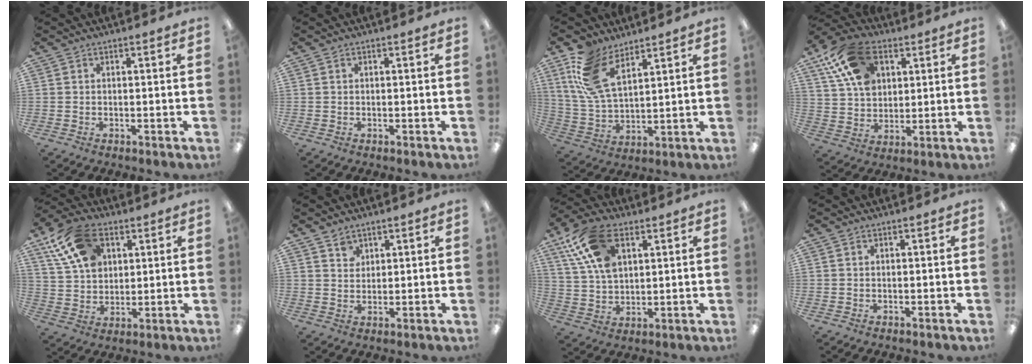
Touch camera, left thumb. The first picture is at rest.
{"total": 0.0}
{"total": 13.8, "force": [7.9, 6.9, 9.0], "torque": [-0.201, -0.017, 0.151]}
{"total": 16.3, "force": [7.8, 10.8, 9.3], "torque": [-0.183, -0.008, 0.150]}
{"total": 15.5, "force": [7.6, 10.2, 8.8], "torque": [-0.173, -0.007, 0.146]}
{"total": 3.2, "force": [2.3, 2.2, 0.5], "torque": [0.001, -0.011, 0.042]}
{"total": 14.7, "force": [6.9, 8.6, 9.8], "torque": [-0.211, -0.004, 0.128]}
{"total": 0.0}